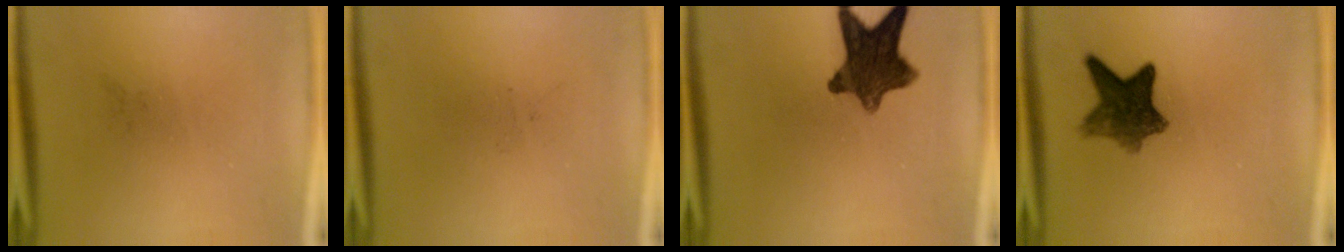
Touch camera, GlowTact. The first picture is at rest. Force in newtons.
{"total": 0.0}
{"total": 11.0}
{"total": 7.7}